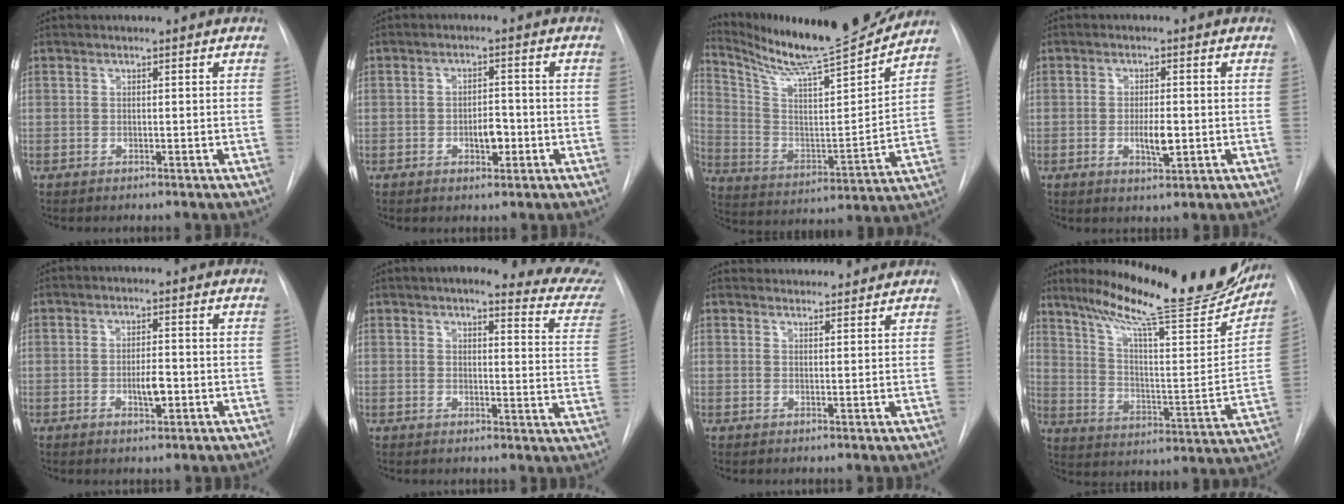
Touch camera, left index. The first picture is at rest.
{"total": 3.5, "force": [-1.1, 1.7, 2.9], "torque": [-0.039, 0.005, -0.013]}
{"total": 19.9, "force": [18.4, 0.6, 7.7], "torque": [-0.142, -0.043, 0.292]}
{"total": 3.9, "force": [-0.7, 1.1, 3.7], "torque": [-0.065, -0.003, -0.008]}
{"total": 3.4, "force": [-0.9, 1.0, 3.1], "torque": [-0.051, 0.001, -0.012]}
{"total": 16.3, "force": [14.6, 2.7, 6.7], "torque": [-0.059, -0.045, 0.143]}
{"total": 6.5, "force": [6.4, 1.2, 0.6], "torque": [-0.003, 0.025, 0.079]}
{"total": 26.1, "force": [21.8, 3.0, 14.0], "torque": [-0.219, -0.044, 0.306]}